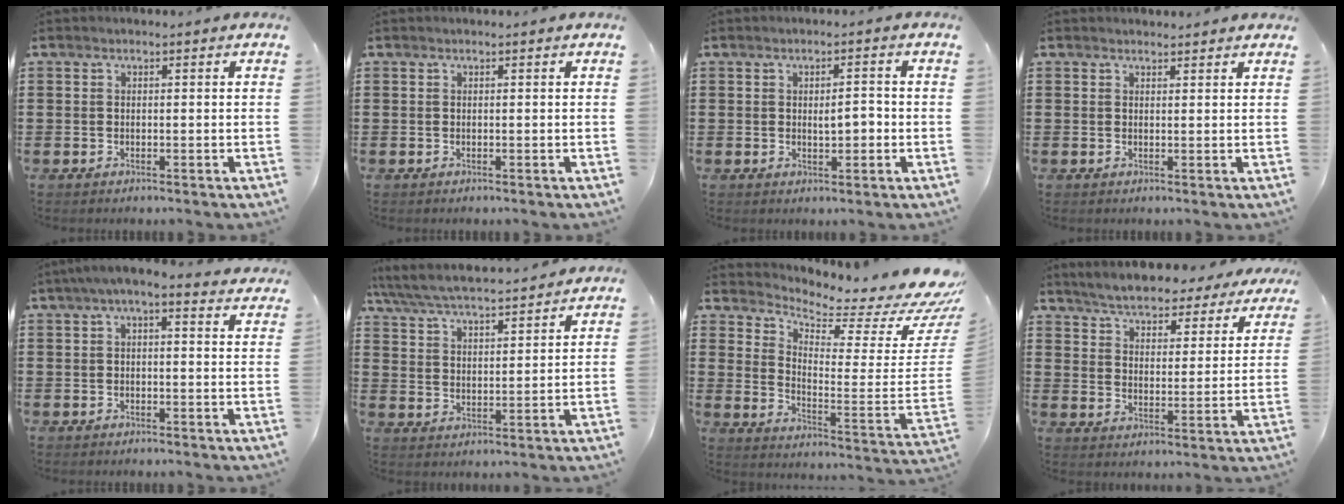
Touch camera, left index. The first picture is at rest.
{"total": 0.0}
{"total": 3.0, "force": [-0.2, 1.0, 2.8], "torque": [-0.044, -0.002, -0.008]}
{"total": 1.1, "force": [1.1, 0.4, 0.0], "torque": [-0.002, 0.001, 0.021]}
{"total": 3.0, "force": [1.7, 0.7, 2.4], "torque": [-0.049, 0.001, 0.028]}
{"total": 5.9, "force": [5.6, 0.4, 1.8], "torque": [-0.061, -0.033, 0.096]}
{"total": 3.8, "force": [3.2, 0.8, 2.0], "torque": [-0.045, -0.054, 0.046]}
{"total": 5.3, "force": [5.2, 0.0, 0.7], "torque": [-0.043, -0.035, 0.088]}